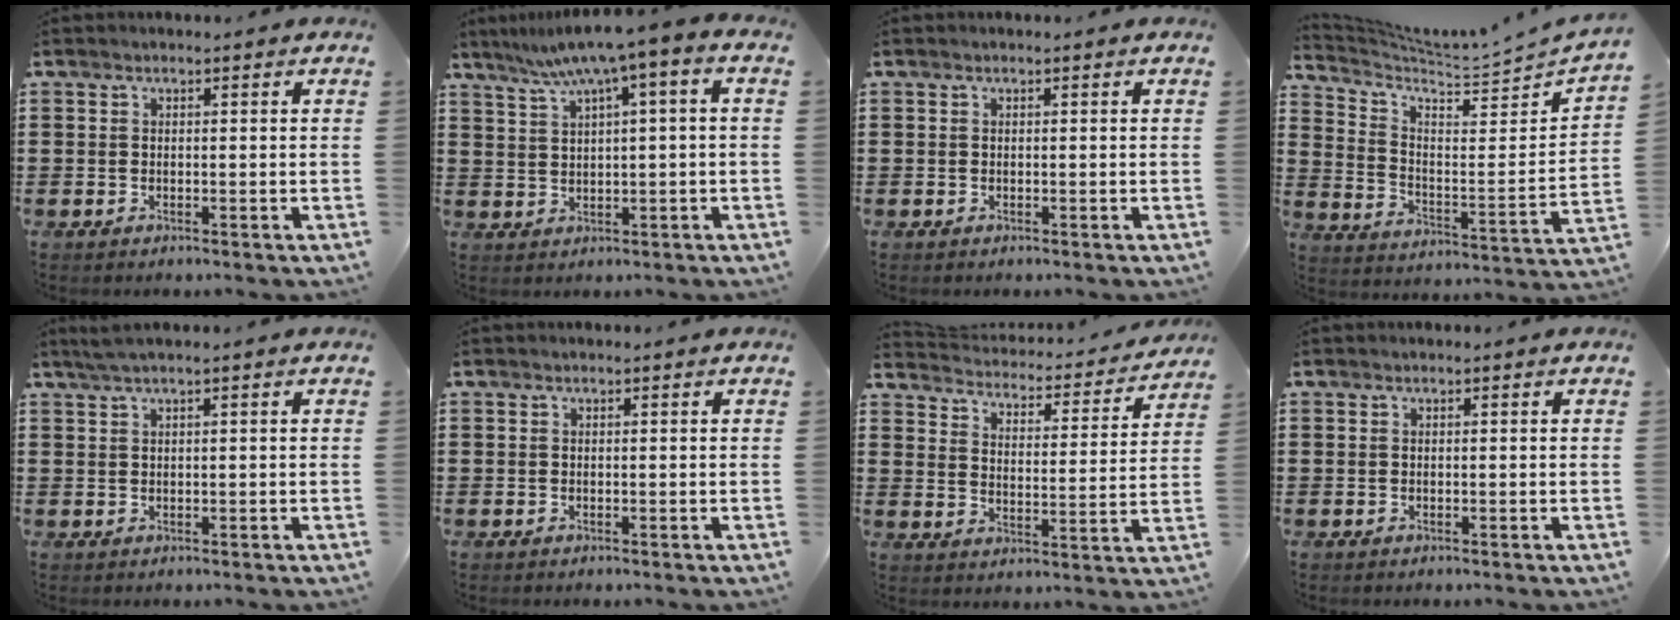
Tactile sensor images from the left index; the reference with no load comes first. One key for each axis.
{"total": 5.6, "fx": 2.7, "fy": 0.4, "fz": 4.9, "tx": -0.099, "ty": -0.009, "tz": 0.040}
{"total": 0.0}
{"total": 4.2, "fx": 4.0, "fy": -0.1, "fz": 1.3, "tx": -0.050, "ty": -0.049, "tz": 0.061}
{"total": 1.4, "fx": 0.8, "fy": -0.1, "fz": 1.2, "tx": -0.021, "ty": -0.001, "tz": 0.015}
{"total": 0.0}
{"total": 3.1, "fx": 3.1, "fy": 0.2, "fz": 0.3, "tx": -0.028, "ty": -0.029, "tz": 0.044}
{"total": 0.0}